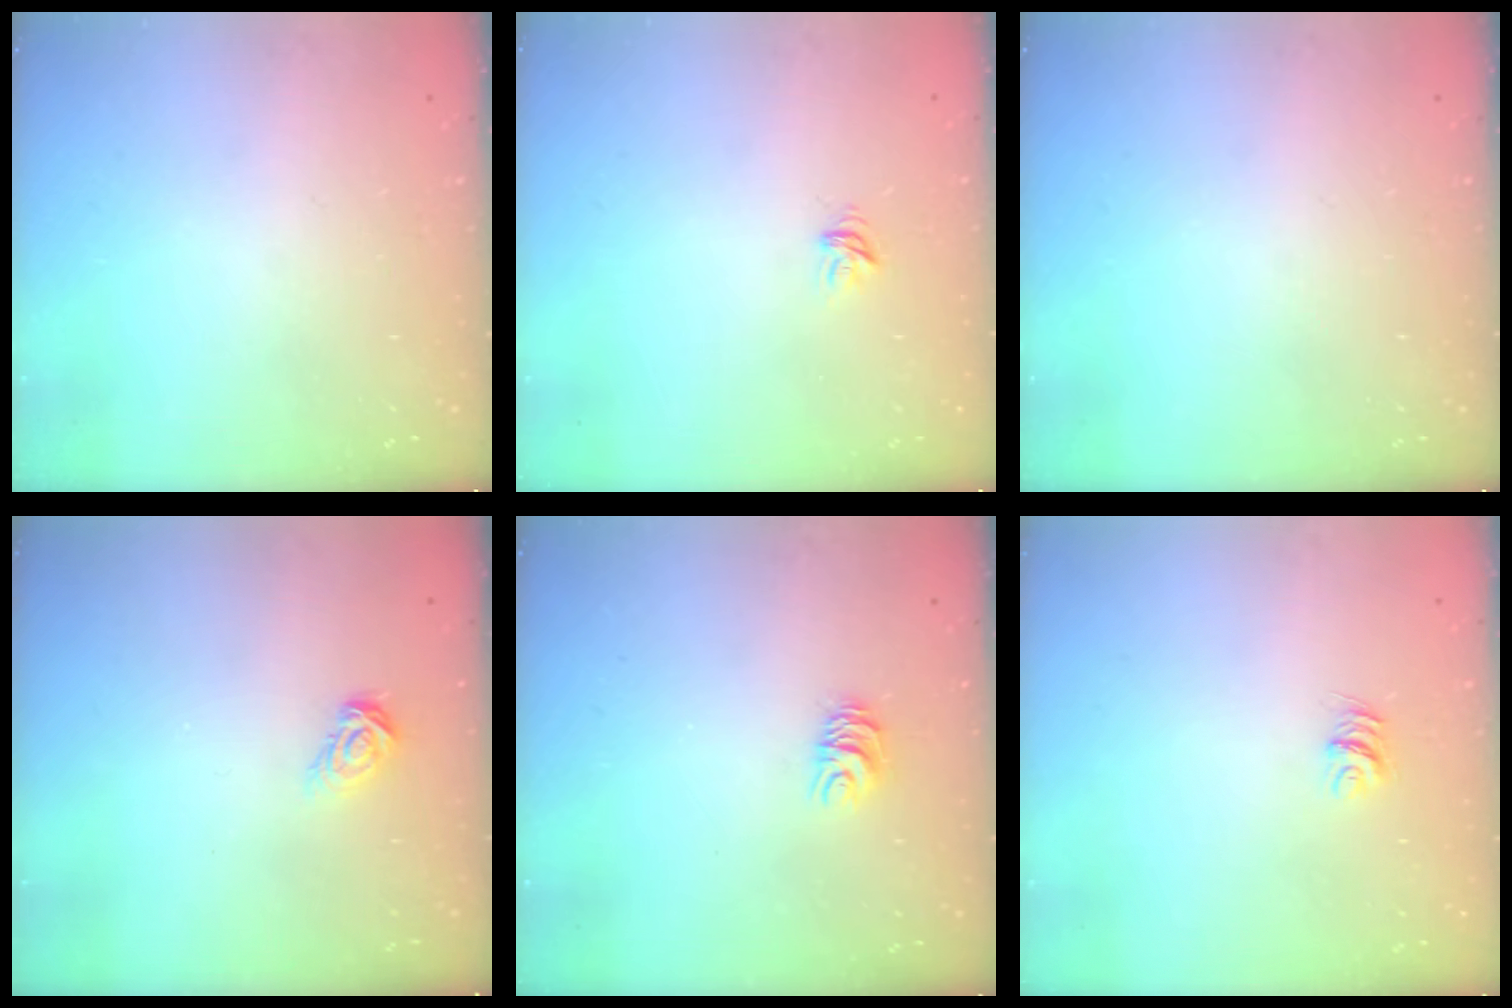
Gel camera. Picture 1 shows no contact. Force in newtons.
{"total": 3.9, "press": 3.9, "slide": 0.1}
{"total": 0.0}
{"total": 5.1, "press": 5.1, "slide": 0.5}
{"total": 5.3, "press": 5.3, "slide": 0.2}
{"total": 5.1, "press": 5.1, "slide": 0.3}